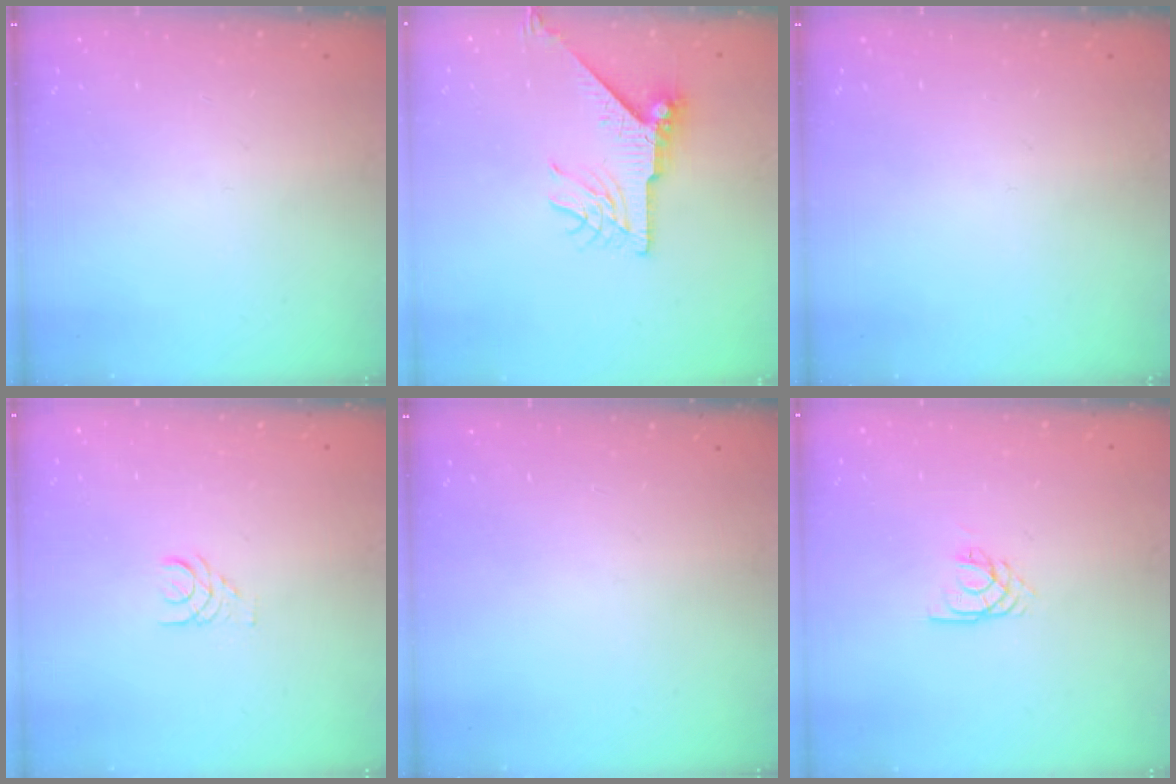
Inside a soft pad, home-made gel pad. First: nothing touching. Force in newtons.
{"total": 11.2, "press": 11.2, "slide": 1.0}
{"total": 0.0}
{"total": 1.4, "press": 1.4, "slide": 0.2}
{"total": 0.0}
{"total": 2.1, "press": 2.1, "slide": 0.2}